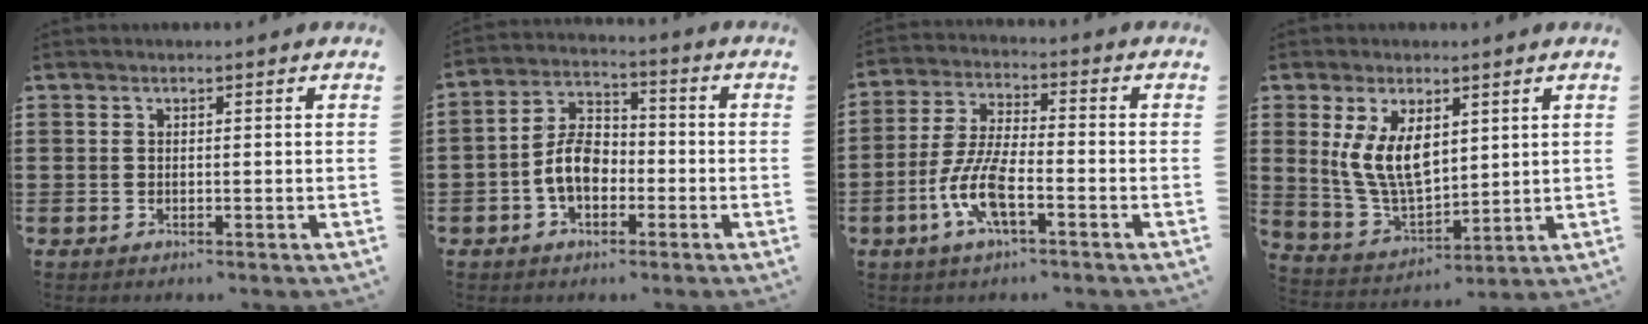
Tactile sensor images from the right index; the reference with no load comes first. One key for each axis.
{"total": 7.0, "fx": -2.0, "fy": 4.5, "fz": 4.9, "tx": -0.116, "ty": 0.009, "tz": -0.044}
{"total": 8.6, "fx": -3.5, "fy": 2.7, "fz": 7.3, "tx": -0.176, "ty": -0.011, "tz": -0.071}
{"total": 8.5, "fx": 2.9, "fy": 4.6, "fz": 6.4, "tx": -0.153, "ty": -0.005, "tz": 0.051}